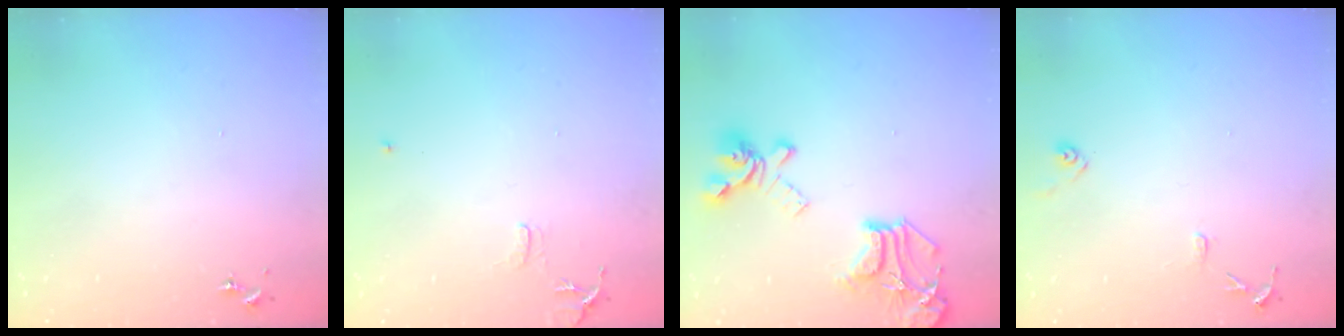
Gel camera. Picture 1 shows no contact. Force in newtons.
{"total": 8.1, "press": 8.0, "slide": 0.7}
{"total": 20.8, "press": 20.7, "slide": 1.6}
{"total": 9.0, "press": 8.9, "slide": 0.8}